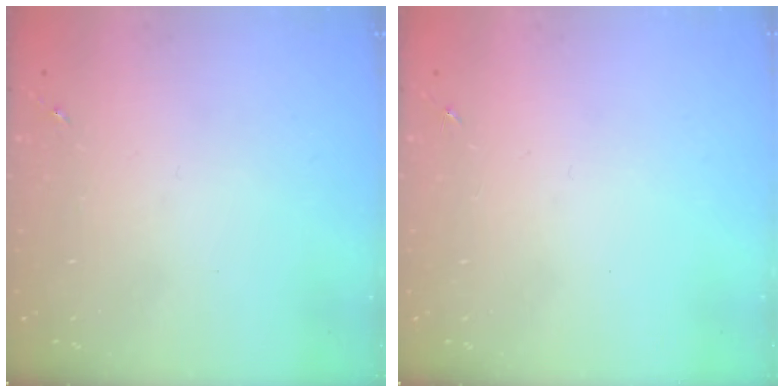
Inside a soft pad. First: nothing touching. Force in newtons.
{"total": 0.0}